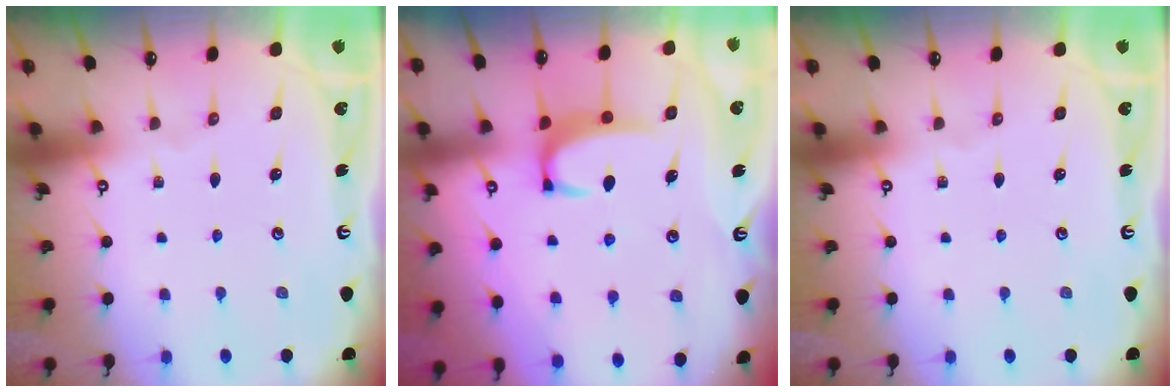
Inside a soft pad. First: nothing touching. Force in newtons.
{"total": 3.6, "press": 3.6, "slide": 0.2}
{"total": 0.0}